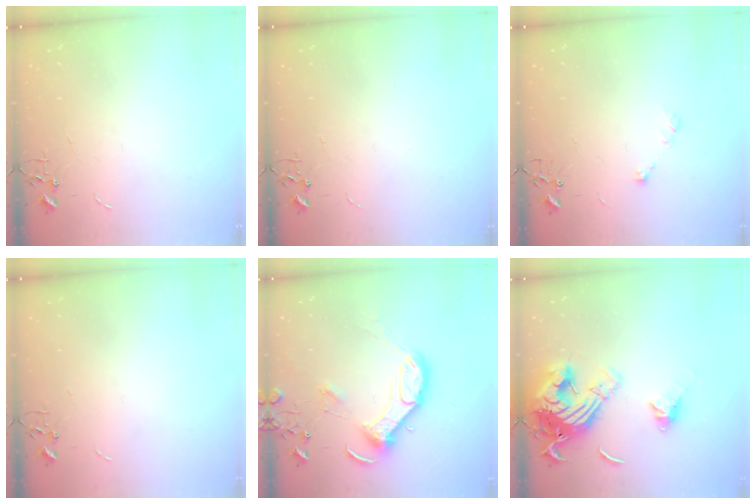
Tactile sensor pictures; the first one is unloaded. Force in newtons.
{"total": 0.0}
{"total": 6.2, "press": 6.2, "slide": 0.6}
{"total": 0.0}
{"total": 13.7, "press": 13.6, "slide": 1.7}
{"total": 20.1, "press": 20.0, "slide": 2.2}